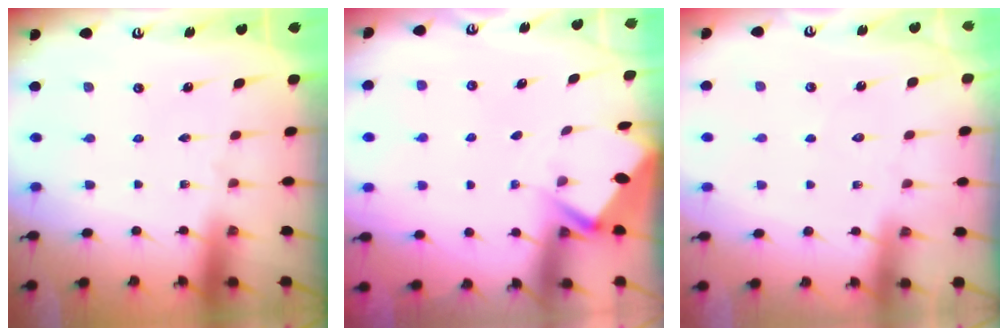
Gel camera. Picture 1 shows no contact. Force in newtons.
{"total": 3.0, "press": 3.0, "slide": 0.4}
{"total": 3.3, "press": 3.3, "slide": 0.3}